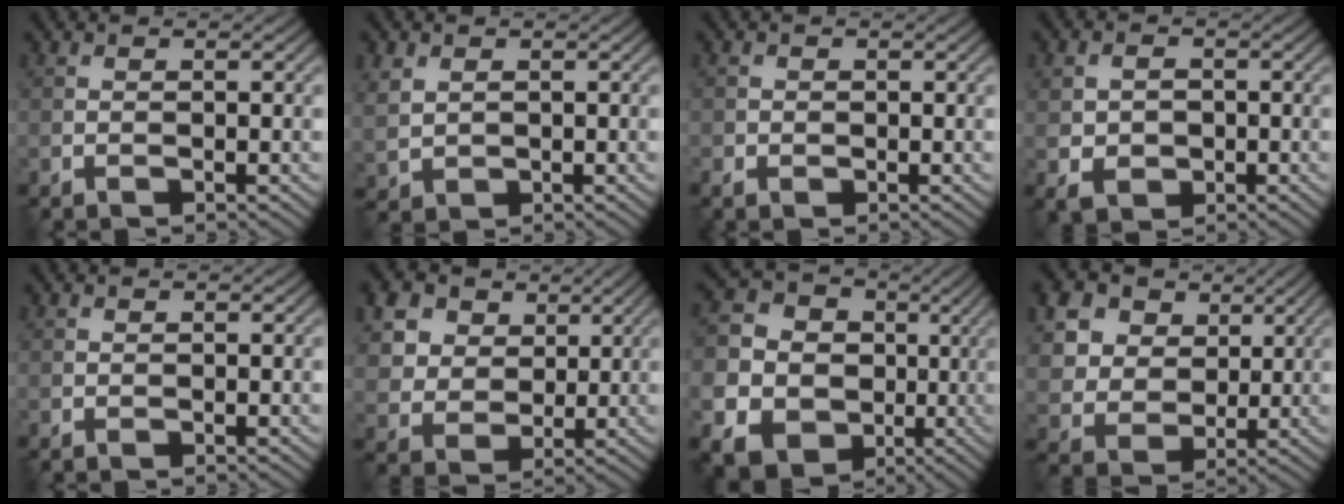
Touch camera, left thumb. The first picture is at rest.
{"total": 3.1, "force": [1.0, 2.4, 1.6], "torque": [-0.054, -0.003, 0.022]}
{"total": 1.3, "force": [-0.3, 1.2, 0.3], "torque": [-0.004, -0.004, -0.010]}
{"total": 3.8, "force": [-0.5, 3.1, 2.1], "torque": [-0.053, -0.008, -0.003]}
{"total": 0.0}
{"total": 13.3, "force": [6.8, 9.9, 5.8], "torque": [-0.201, 0.016, 0.150]}
{"total": 16.0, "force": [-2.2, 14.7, 5.9], "torque": [-0.197, -0.007, -0.053]}
{"total": 16.9, "force": [8.4, 12.8, 7.3], "torque": [-0.247, 0.019, 0.190]}